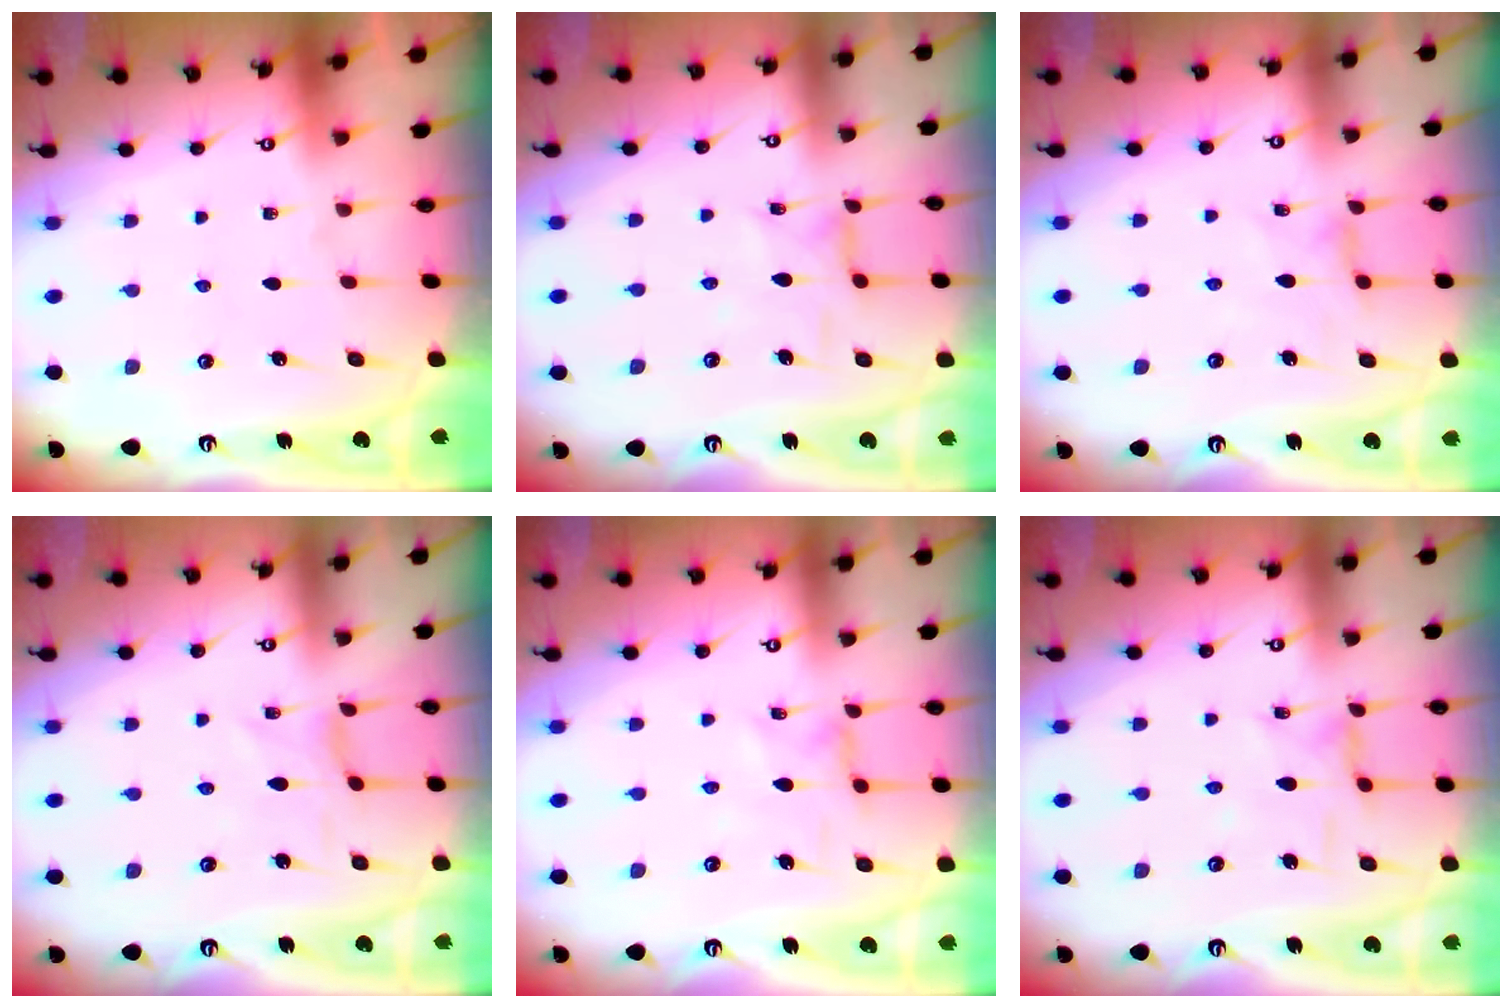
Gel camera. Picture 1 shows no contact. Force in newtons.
{"total": 3.2, "press": 3.1, "slide": 0.3}
{"total": 2.5, "press": 2.5, "slide": 0.5}
{"total": 0.7, "press": 0.6, "slide": 0.3}
{"total": 1.2, "press": 1.2, "slide": 0.3}
{"total": 2.8, "press": 2.8, "slide": 0.3}